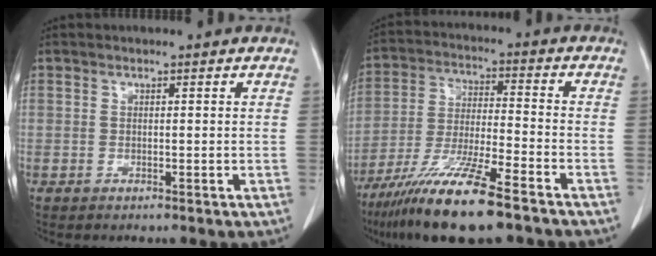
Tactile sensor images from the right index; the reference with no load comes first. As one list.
[{"total": 14.9, "force": [-10.3, 1.1, 10.7], "torque": [-0.216, -0.044, -0.189]}]